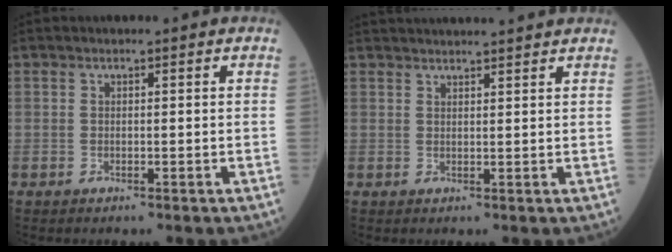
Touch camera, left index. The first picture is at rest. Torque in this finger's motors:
{"motor_torque": [0.54, -1.60, 0.09, 0.05]}